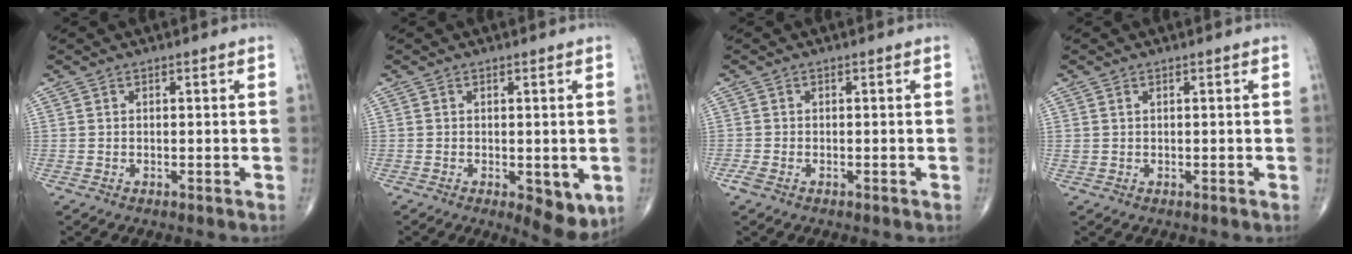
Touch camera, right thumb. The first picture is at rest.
{"total": 6.8, "force": [-1.8, 3.0, 5.8], "torque": [-0.066, -0.015, -0.017]}
{"total": 1.6, "force": [-0.9, 0.8, 1.0], "torque": [-0.033, -0.003, -0.018]}
{"total": 0.0}